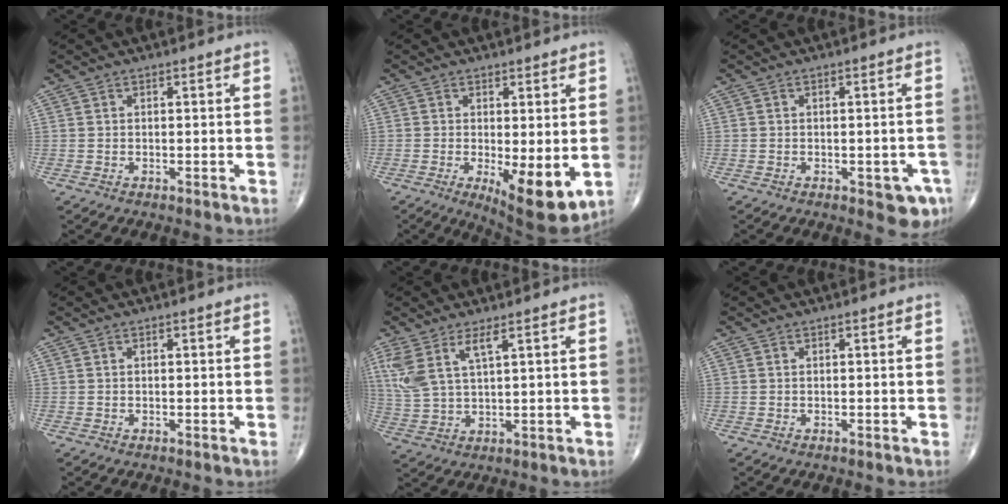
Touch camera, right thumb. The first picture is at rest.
{"total": 9.8, "force": [-1.9, 3.3, 9.0], "torque": [-0.127, -0.026, -0.020]}
{"total": 5.0, "force": [-2.1, 2.3, 3.9], "torque": [-0.024, 0.003, -0.022]}
{"total": 0.0}
{"total": 7.7, "force": [3.9, 2.3, 6.2], "torque": [-0.154, -0.013, 0.091]}
{"total": 0.0}